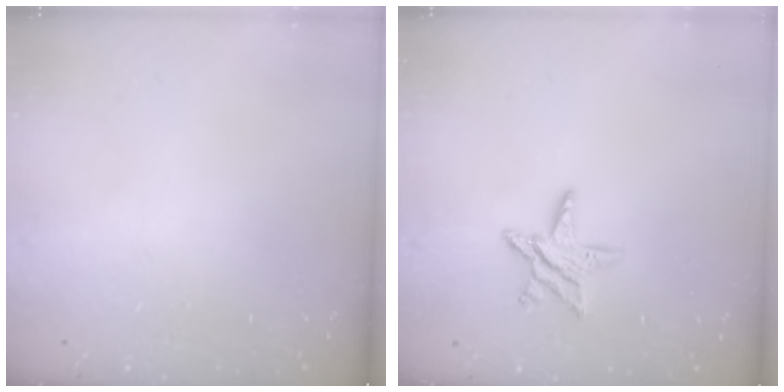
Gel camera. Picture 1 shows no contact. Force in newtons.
{"total": 7.1, "press": 7.1, "slide": 0.1}